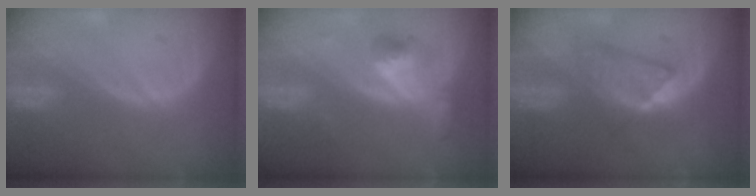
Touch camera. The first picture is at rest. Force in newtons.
{"total": 5.4, "press": 5.0, "slide": 2.2}
{"total": 5.9, "press": 5.4, "slide": 2.3}